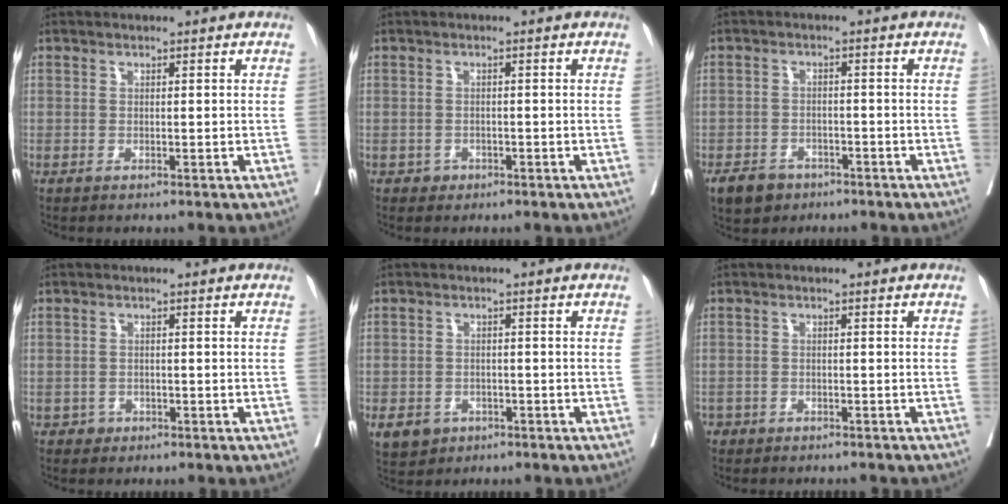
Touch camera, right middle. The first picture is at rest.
{"total": 1.2, "force": [-0.7, 1.0, 0.1], "torque": [0.002, 0.004, -0.010]}
{"total": 4.6, "force": [-3.1, 3.1, 1.4], "torque": [-0.028, 0.004, -0.046]}
{"total": 1.2, "force": [-0.7, 1.0, 0.0], "torque": [0.003, 0.005, -0.013]}
{"total": 7.3, "force": [-3.6, 6.0, 2.1], "torque": [-0.049, 0.002, -0.048]}
{"total": 3.7, "force": [-3.2, 1.8, 0.5], "torque": [-0.009, 0.003, -0.042]}